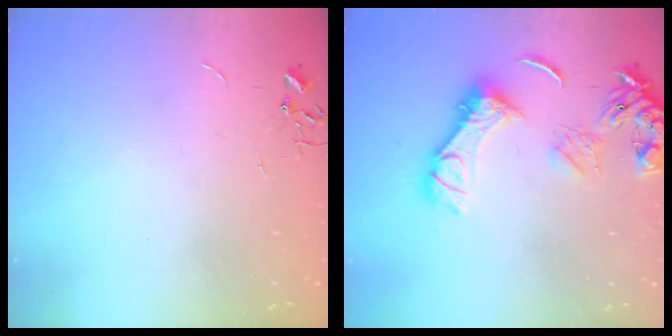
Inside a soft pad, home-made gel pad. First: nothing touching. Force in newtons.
{"total": 14.9, "press": 14.8, "slide": 1.8}